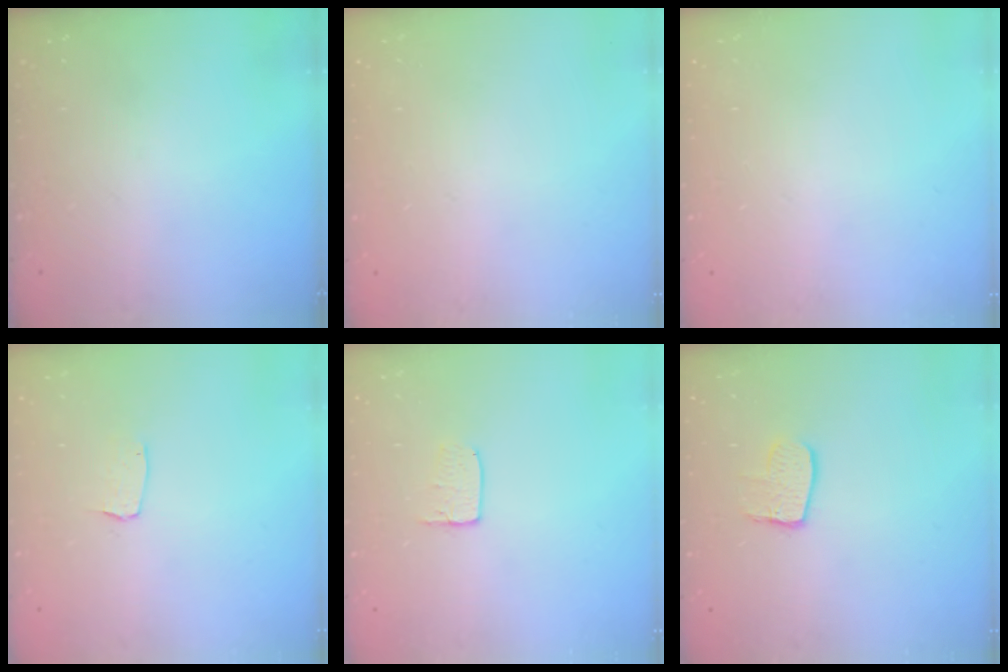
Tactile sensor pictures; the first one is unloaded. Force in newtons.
{"total": 0.0}
{"total": 0.0}
{"total": 3.6, "press": 3.6, "slide": 0.3}
{"total": 5.4, "press": 5.4, "slide": 0.3}
{"total": 8.0, "press": 8.0, "slide": 0.5}